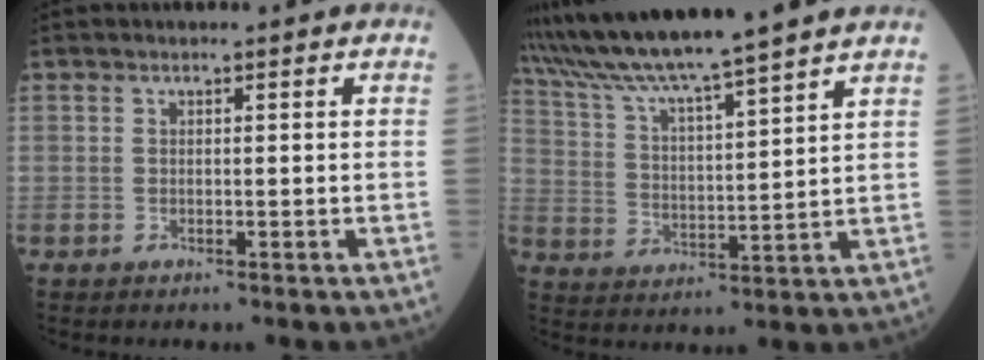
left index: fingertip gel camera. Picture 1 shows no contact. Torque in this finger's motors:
{"motor_torque": [0.43, -0.33, 1.05, 0.21]}